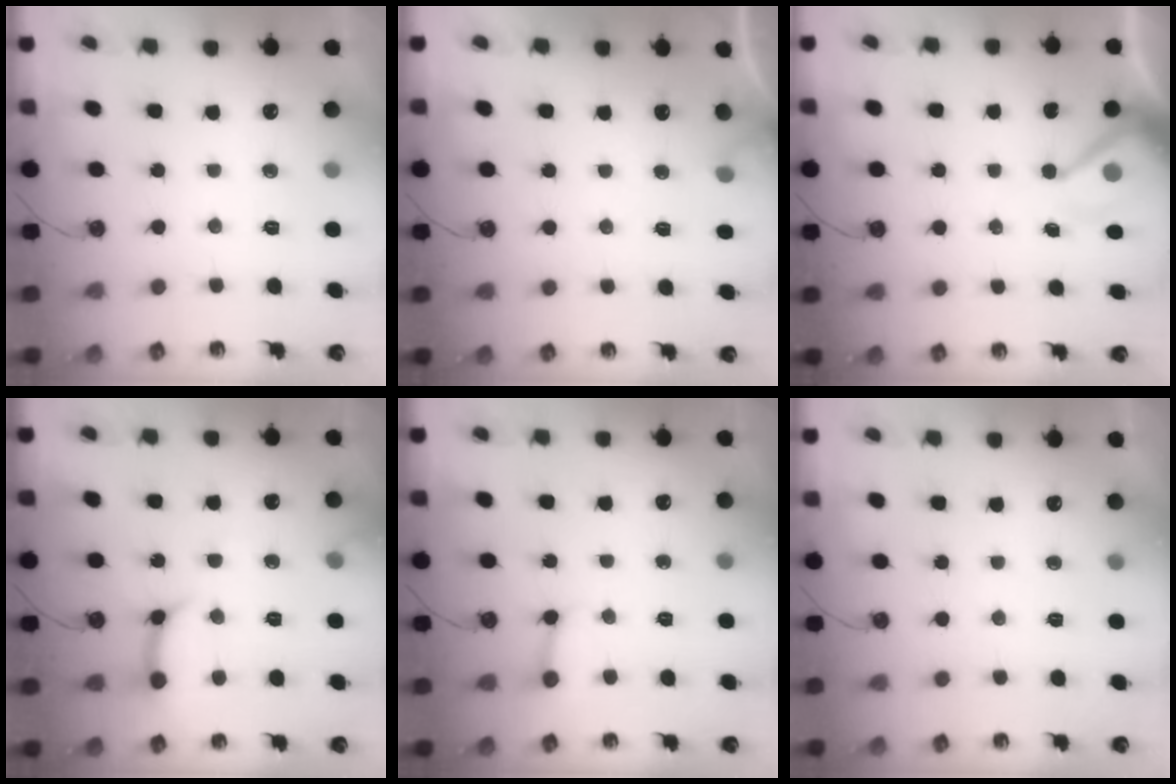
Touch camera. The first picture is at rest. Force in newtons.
{"total": 5.3, "press": 5.3, "slide": 0.5}
{"total": 7.7, "press": 7.6, "slide": 1.1}
{"total": 12.8, "press": 12.7, "slide": 1.4}
{"total": 2.5, "press": 2.5, "slide": 0.2}
{"total": 0.0}